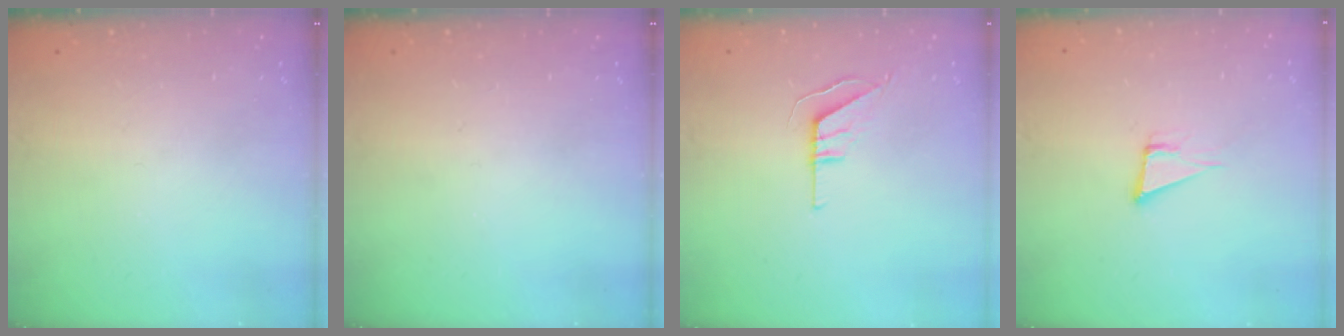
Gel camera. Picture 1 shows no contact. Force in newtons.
{"total": 0.0}
{"total": 5.5, "press": 5.5, "slide": 0.4}
{"total": 3.8, "press": 1.9, "slide": 3.3}